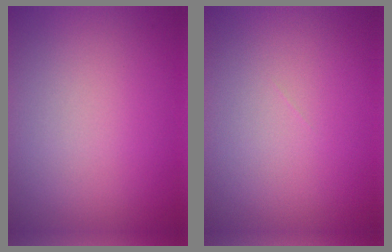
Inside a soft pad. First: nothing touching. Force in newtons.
{"total": 0.0}